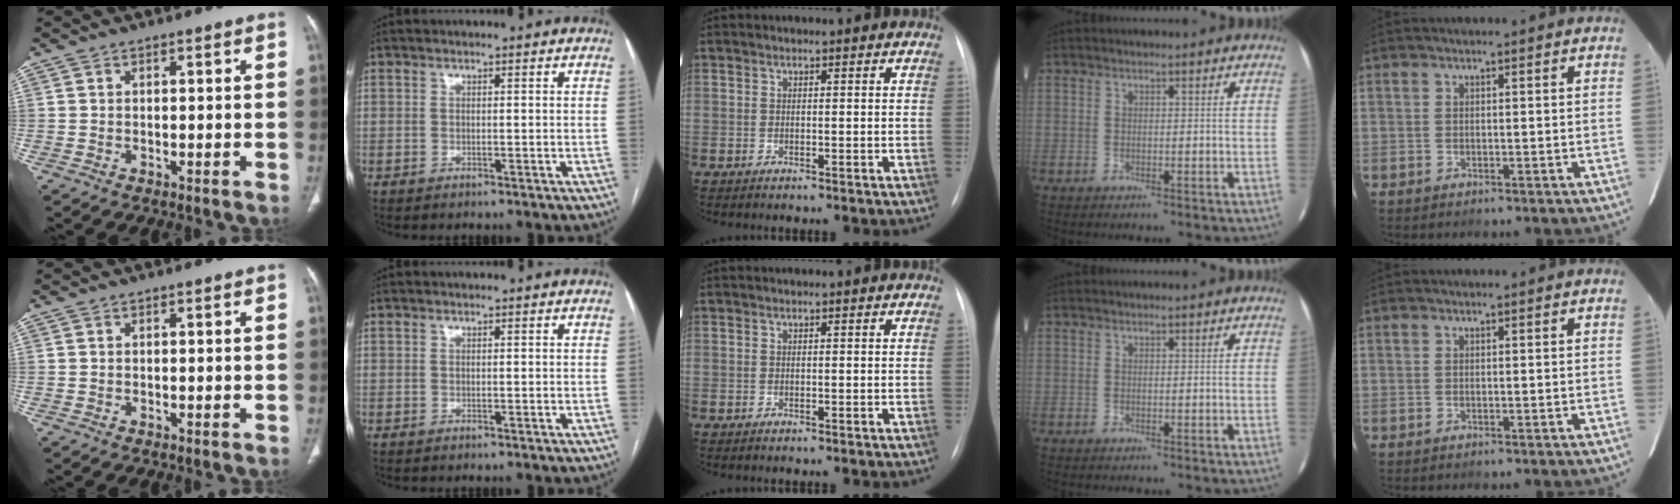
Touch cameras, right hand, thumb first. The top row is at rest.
{}